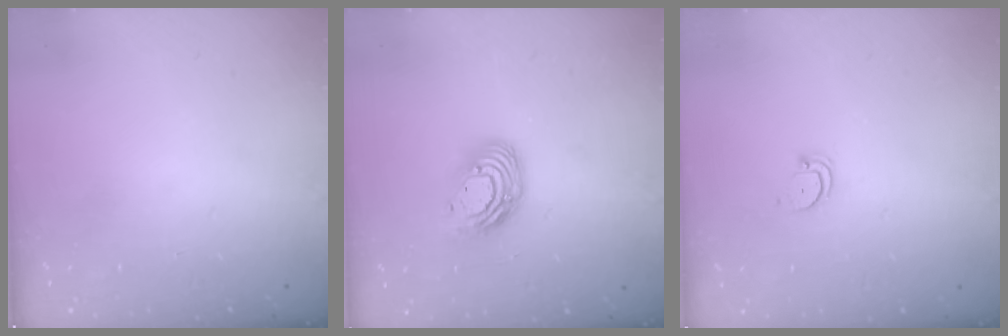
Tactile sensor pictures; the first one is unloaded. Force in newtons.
{"total": 12.2, "press": 12.1, "slide": 1.1}
{"total": 2.6, "press": 2.6, "slide": 0.0}